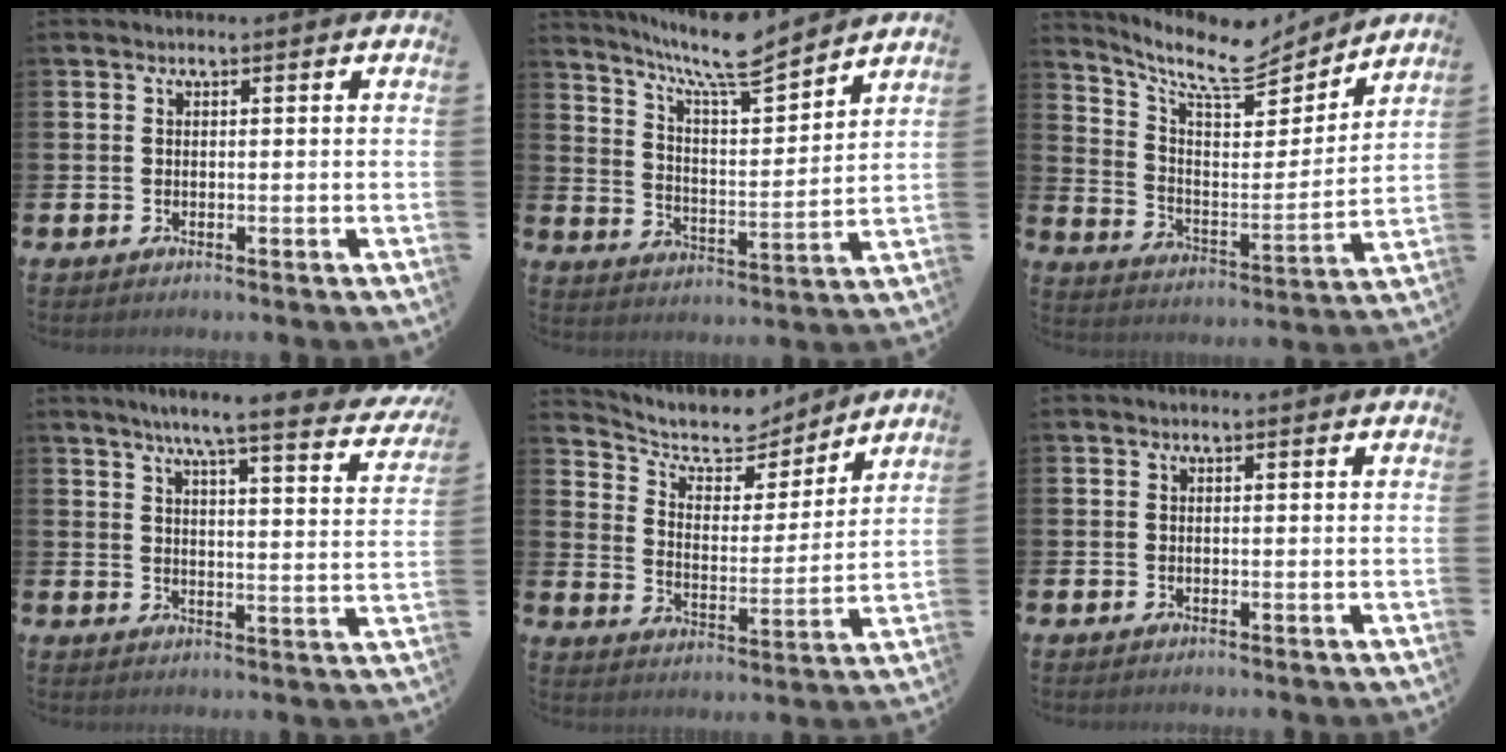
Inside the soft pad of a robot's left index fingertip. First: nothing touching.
{"total": 9.6, "force": [8.9, 1.2, 3.6], "torque": [-0.097, -0.055, 0.158]}
{"total": 9.8, "force": [8.3, 2.9, 4.4], "torque": [-0.104, -0.060, 0.135]}
{"total": 6.7, "force": [5.8, 0.1, 3.4], "torque": [-0.074, -0.039, 0.093]}
{"total": 8.3, "force": [7.5, 3.1, 1.9], "torque": [-0.067, -0.057, 0.129]}
{"total": 0.0}